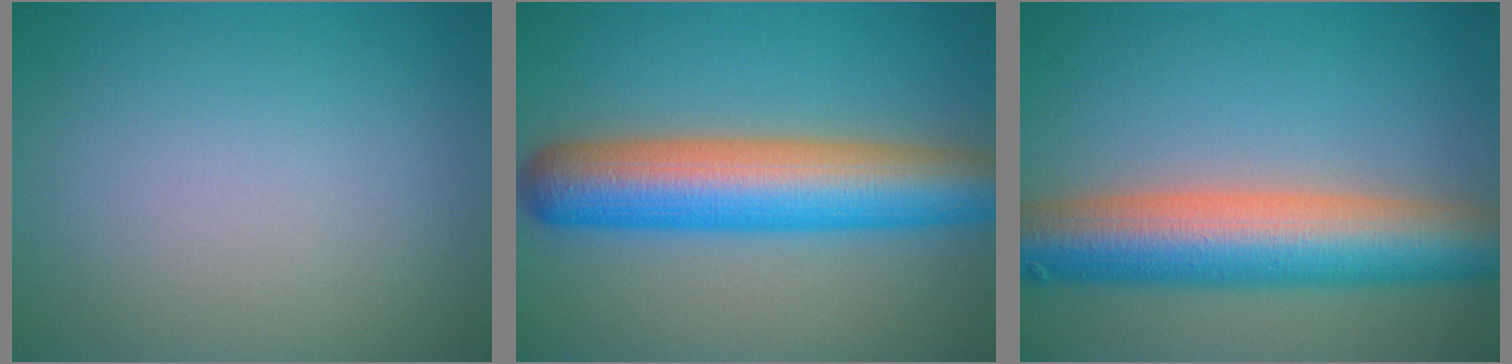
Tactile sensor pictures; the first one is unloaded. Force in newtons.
{"total": 10.1, "press": 10.1, "slide": 0.3}
{"total": 10.6, "press": 10.6, "slide": 0.5}